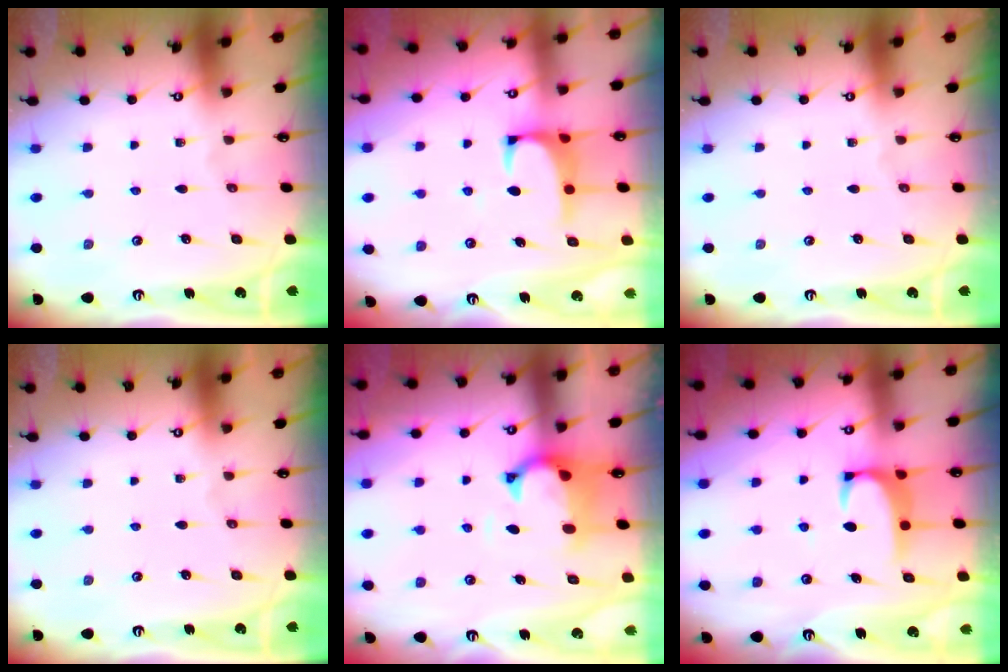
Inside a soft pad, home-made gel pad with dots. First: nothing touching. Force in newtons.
{"total": 1.4, "press": 1.3, "slide": 0.5}
{"total": 0.0}
{"total": 0.0}
{"total": 3.5, "press": 3.2, "slide": 1.4}
{"total": 2.1, "press": 2.0, "slide": 0.3}